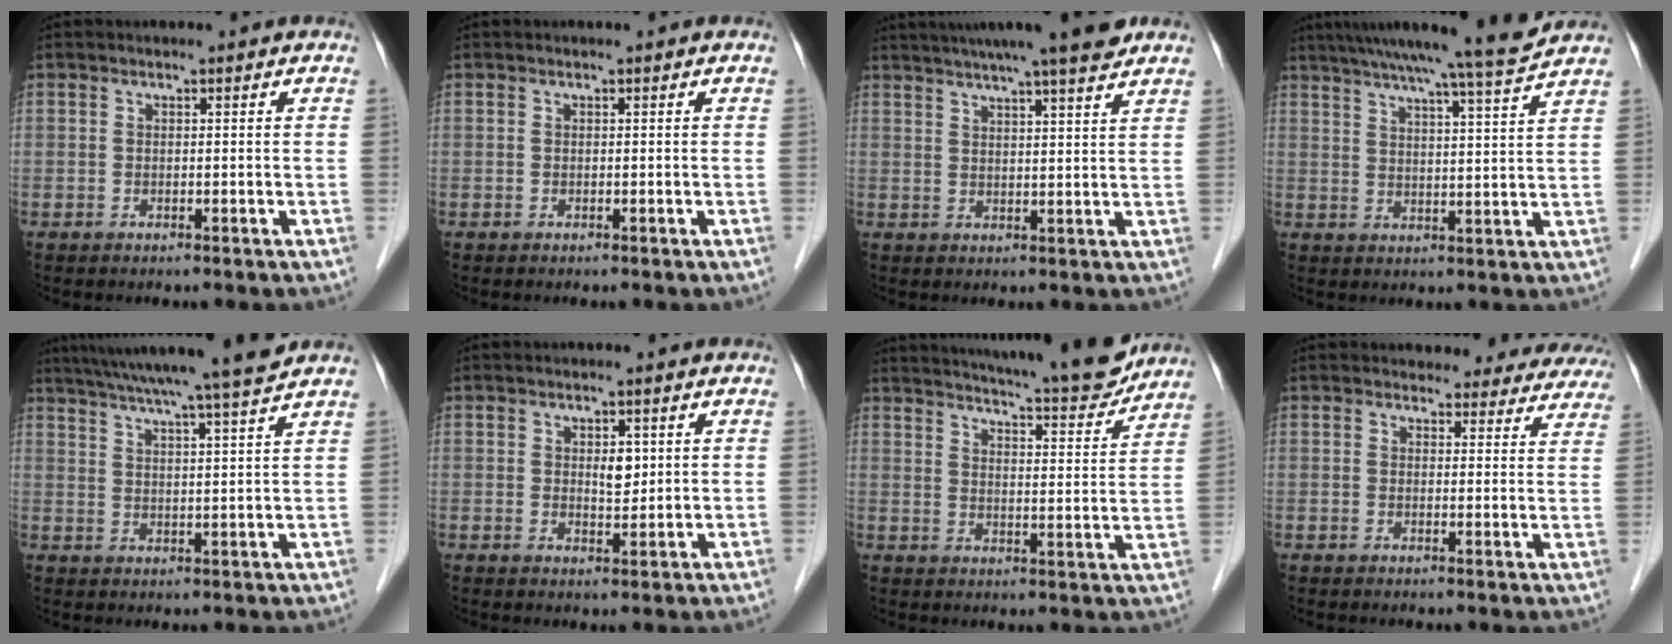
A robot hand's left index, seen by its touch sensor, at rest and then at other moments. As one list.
[{"total": 0.0}, {"total": 13.4, "force": [11.3, 0.0, 7.2], "torque": [-0.118, 0.018, 0.150]}, {"total": 13.3, "force": [11.8, -1.9, 5.8], "torque": [-0.098, -0.018, 0.163]}, {"total": 16.0, "force": [14.1, -1.4, 7.5], "torque": [-0.132, -0.002, 0.200]}, {"total": 2.8, "force": [0.9, 1.4, 2.2], "torque": [-0.035, -0.002, 0.017]}, {"total": 16.9, "force": [15.6, 1.4, 6.5], "torque": [-0.101, -0.024, 0.206]}, {"total": 14.5, "force": [13.6, 4.4, 2.1], "torque": [0.017, -0.022, 0.131]}]